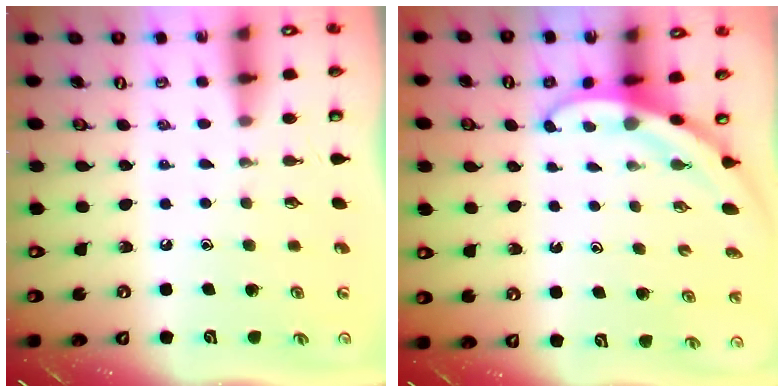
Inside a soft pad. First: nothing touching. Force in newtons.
{"total": 3.2, "press": 3.2, "slide": 0.1}